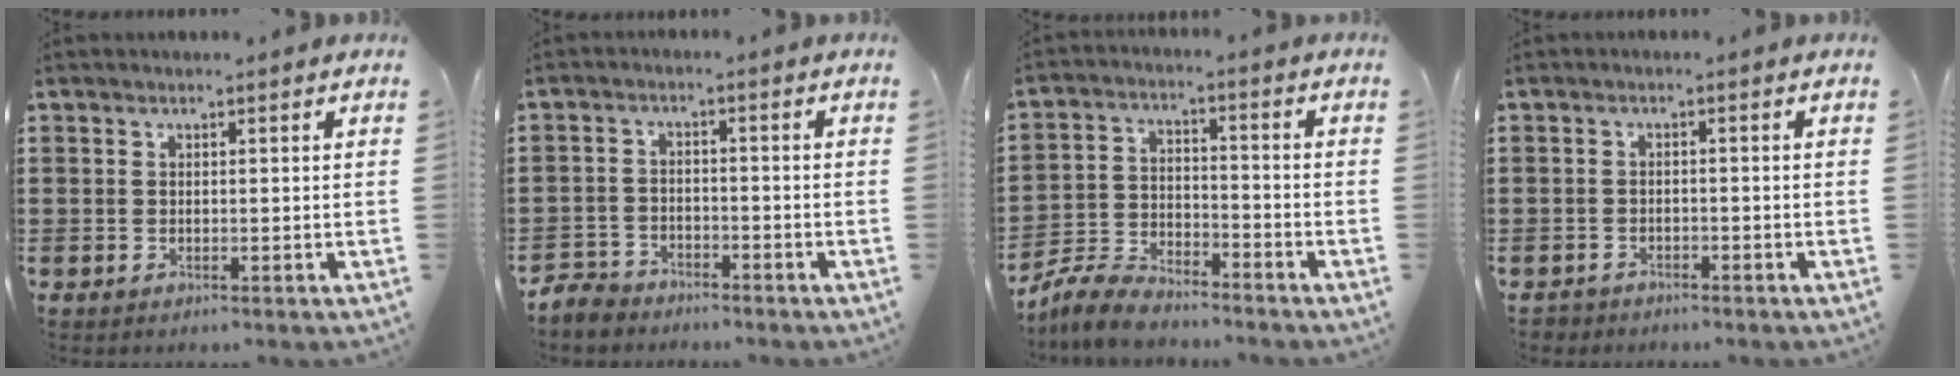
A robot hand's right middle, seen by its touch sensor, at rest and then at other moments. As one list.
[{"total": 3.5, "force": [-3.3, 0.9, 0.1], "torque": [-0.015, 0.001, -0.073]}, {"total": 6.2, "force": [-5.9, 1.1, 1.4], "torque": [-0.042, 0.007, -0.120]}, {"total": 1.4, "force": [-1.4, 0.3, -0.1], "torque": [-0.005, 0.000, -0.031]}]